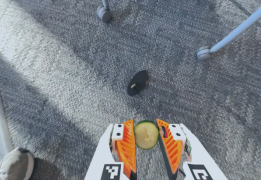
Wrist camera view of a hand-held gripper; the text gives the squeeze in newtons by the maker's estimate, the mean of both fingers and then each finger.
{"total": 8.5, "left": 8.7, "right": 8.3}